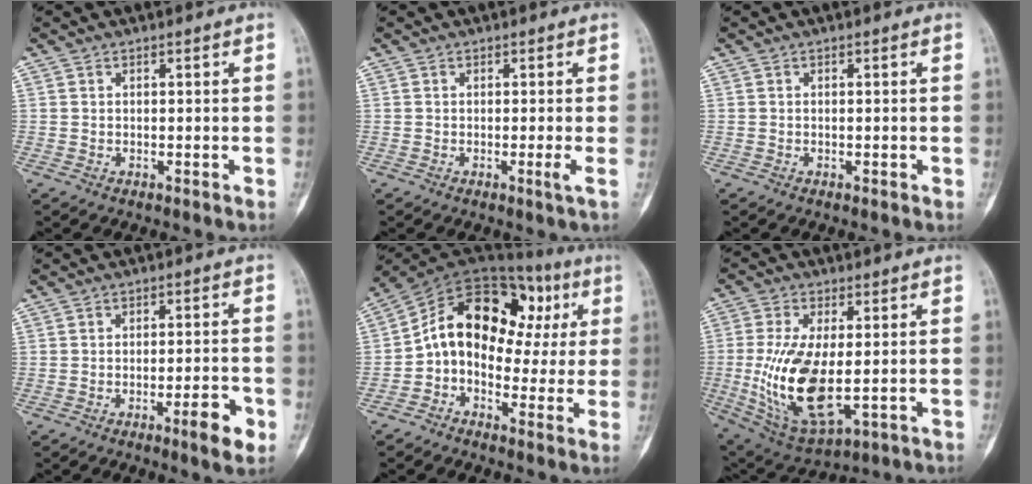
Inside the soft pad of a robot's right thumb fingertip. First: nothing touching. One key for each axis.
{"total": 1.2, "fx": -0.2, "fy": -0.3, "fz": 1.2, "tx": -0.016, "ty": -0.004, "tz": -0.006}
{"total": 0.0}
{"total": 6.3, "fx": -2.8, "fy": 1.4, "fz": 5.4, "tx": -0.067, "ty": 0.011, "tz": -0.039}
{"total": 19.2, "fx": 2.5, "fy": 13.4, "fz": 13.5, "tx": -0.164, "ty": 0.059, "tz": 0.033}
{"total": 16.6, "fx": -1.1, "fy": 7.8, "fz": 14.5, "tx": -0.286, "ty": -0.014, "tz": -0.001}